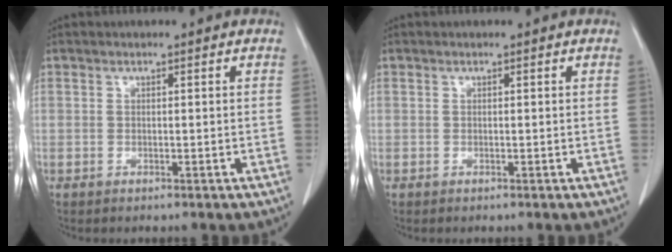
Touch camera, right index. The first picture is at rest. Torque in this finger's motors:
{"motor_torque": [0.00, 0.00, 0.00, 0.00]}